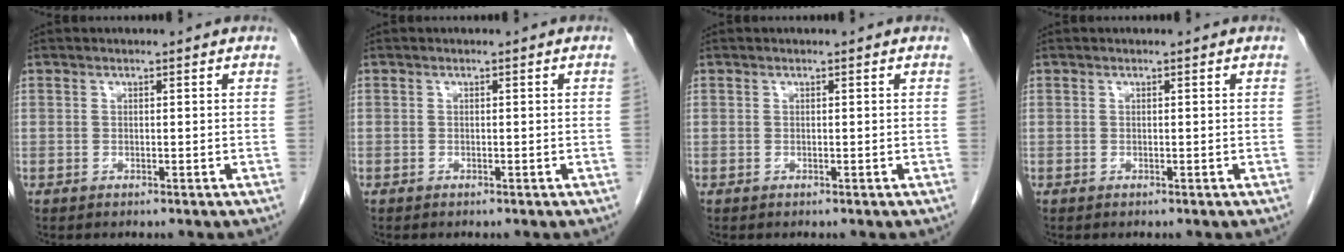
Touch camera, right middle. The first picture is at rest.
{"total": 0.0}
{"total": 0.0}
{"total": 0.0}